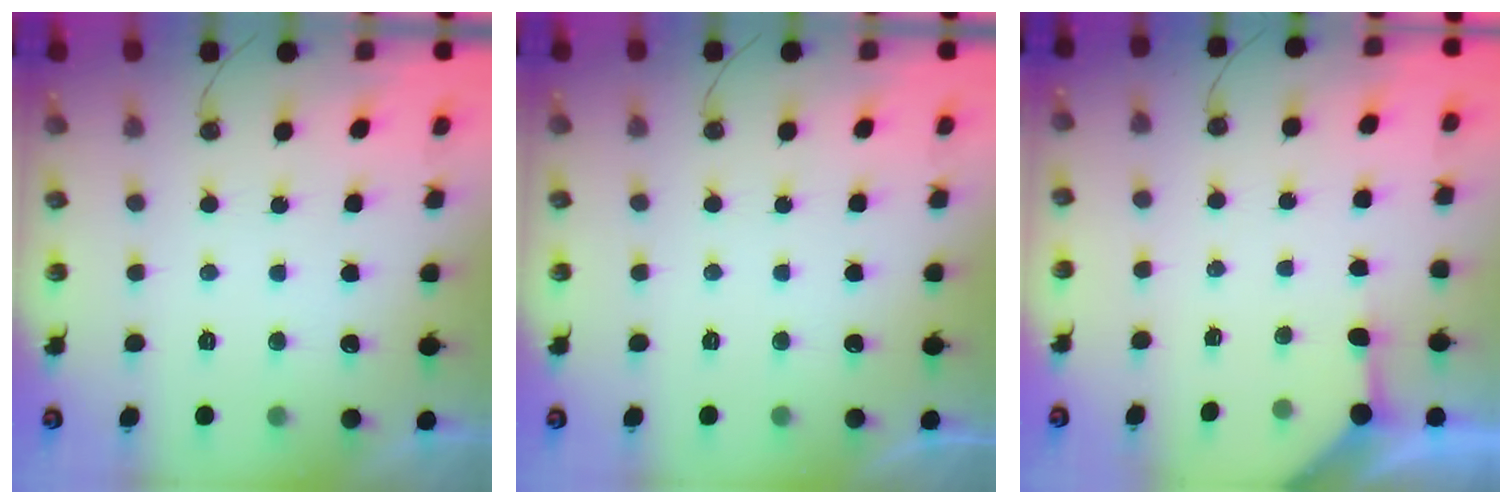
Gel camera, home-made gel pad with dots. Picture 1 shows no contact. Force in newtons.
{"total": 0.0}
{"total": 2.7, "press": 2.7, "slide": 0.4}